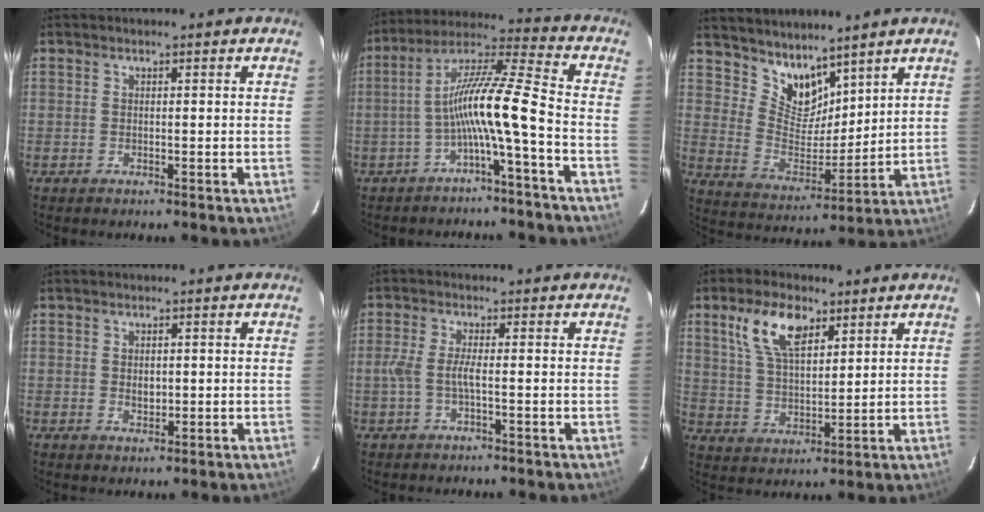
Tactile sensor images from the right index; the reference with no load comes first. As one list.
[{"total": 11.1, "force": [-4.0, -0.3, 10.4], "torque": [-0.208, 0.018, -0.076]}, {"total": 10.1, "force": [8.1, 4.9, 3.4], "torque": [-0.062, 0.000, 0.164]}, {"total": 2.3, "force": [0.0, 1.7, 1.5], "torque": [-0.026, -0.002, 0.002]}, {"total": 3.3, "force": [-0.8, 0.2, 3.2], "torque": [-0.071, 0.001, -0.016]}, {"total": 10.7, "force": [5.8, 5.0, 7.4], "torque": [-0.143, 0.019, 0.115]}]